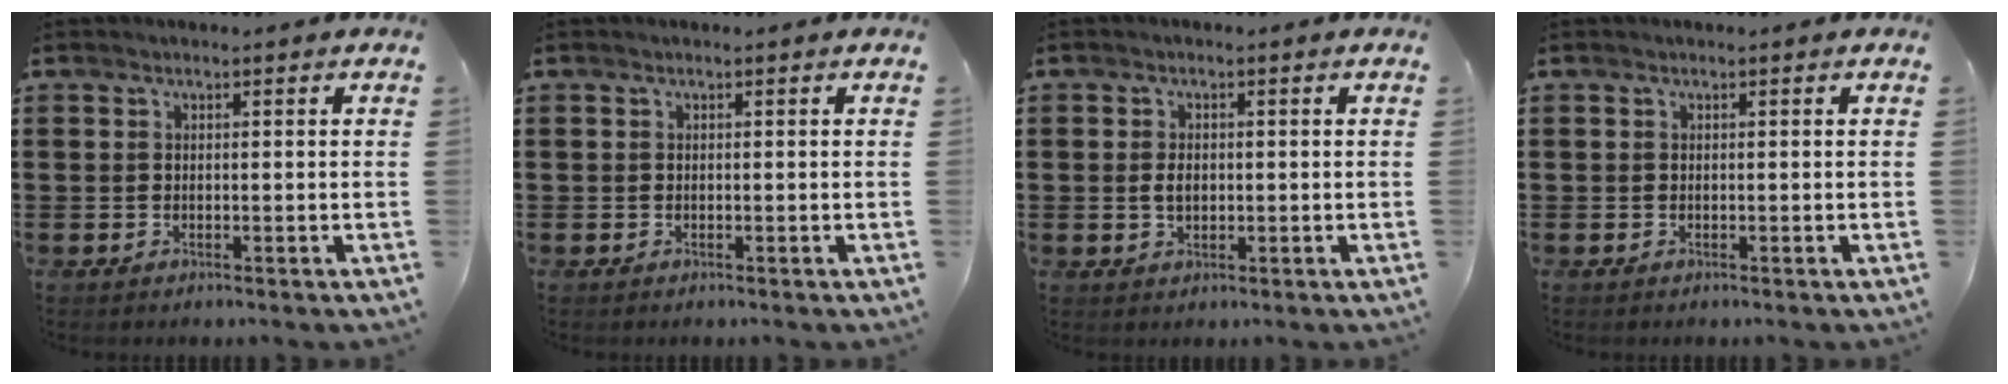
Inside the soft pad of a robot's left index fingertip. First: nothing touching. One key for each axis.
{"total": 0.0}
{"total": 2.4, "fx": 0.0, "fy": 1.5, "fz": 1.9, "tx": -0.039, "ty": 0.005, "tz": -0.001}
{"total": 0.0}